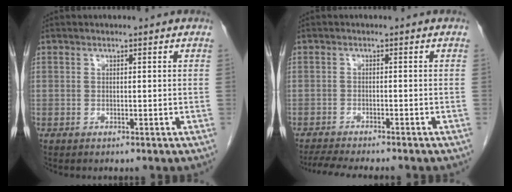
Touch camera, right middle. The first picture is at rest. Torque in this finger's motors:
{"motor_torque": [0.58, -0.48, 0.15, 0.03]}